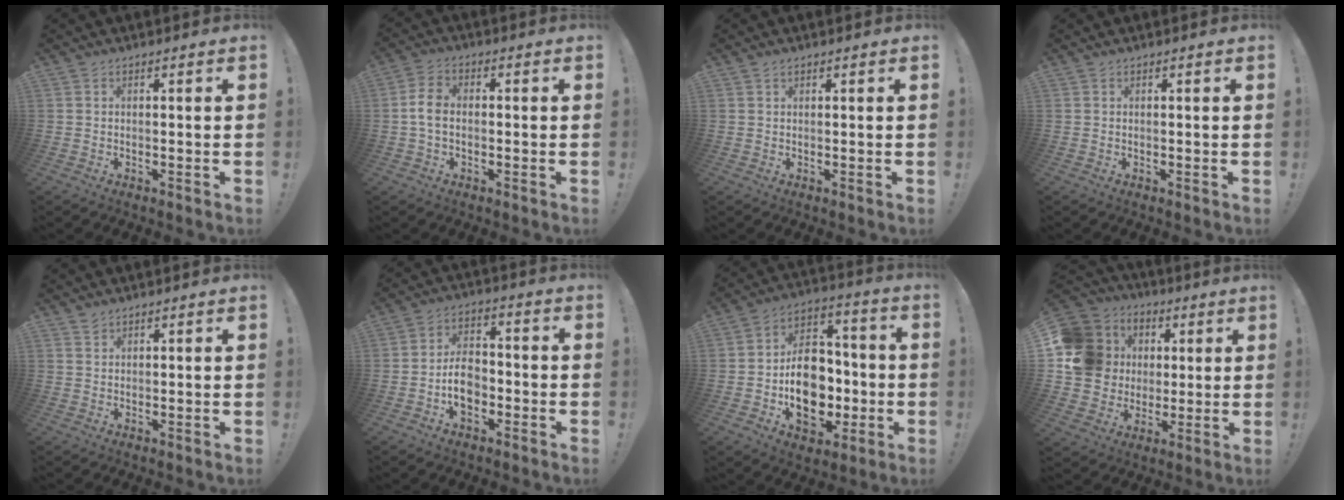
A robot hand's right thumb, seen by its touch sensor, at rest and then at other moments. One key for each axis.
{"total": 6.1, "fx": -0.6, "fy": 3.9, "fz": 4.6, "tx": -0.084, "ty": 0.009, "tz": -0.010}
{"total": 0.6, "fx": 0.5, "fy": 0.2, "fz": 0.2, "tx": -0.003, "ty": 0.000, "tz": 0.008}
{"total": 0.0}
{"total": 1.4, "fx": 1.3, "fy": 0.5, "fz": 0.3, "tx": 0.000, "ty": -0.007, "tz": 0.023}
{"total": 8.7, "fx": -2.9, "fy": 5.9, "fz": 5.8, "tx": -0.090, "ty": 0.013, "tz": -0.050}
{"total": 17.3, "fx": -4.1, "fy": 12.5, "fz": 11.2, "tx": -0.175, "ty": 0.022, "tz": -0.061}
{"total": 16.9, "fx": 3.1, "fy": 15.2, "fz": 6.9, "tx": -0.122, "ty": 0.003, "tz": 0.089}